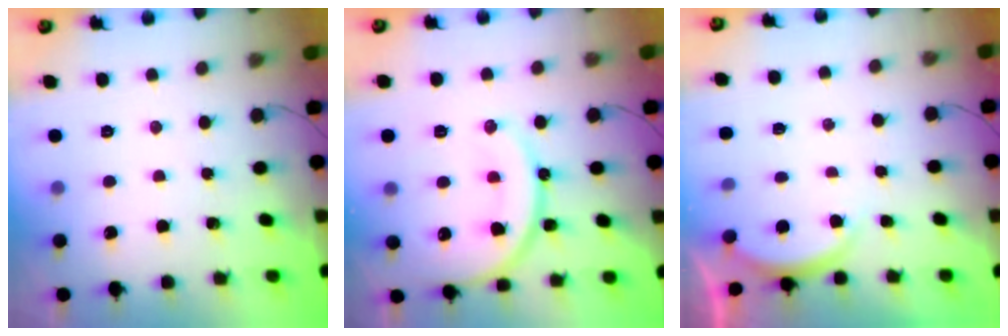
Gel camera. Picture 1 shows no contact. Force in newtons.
{"total": 16.7, "press": 16.6, "slide": 1.9}
{"total": 3.0, "press": 2.9, "slide": 0.6}